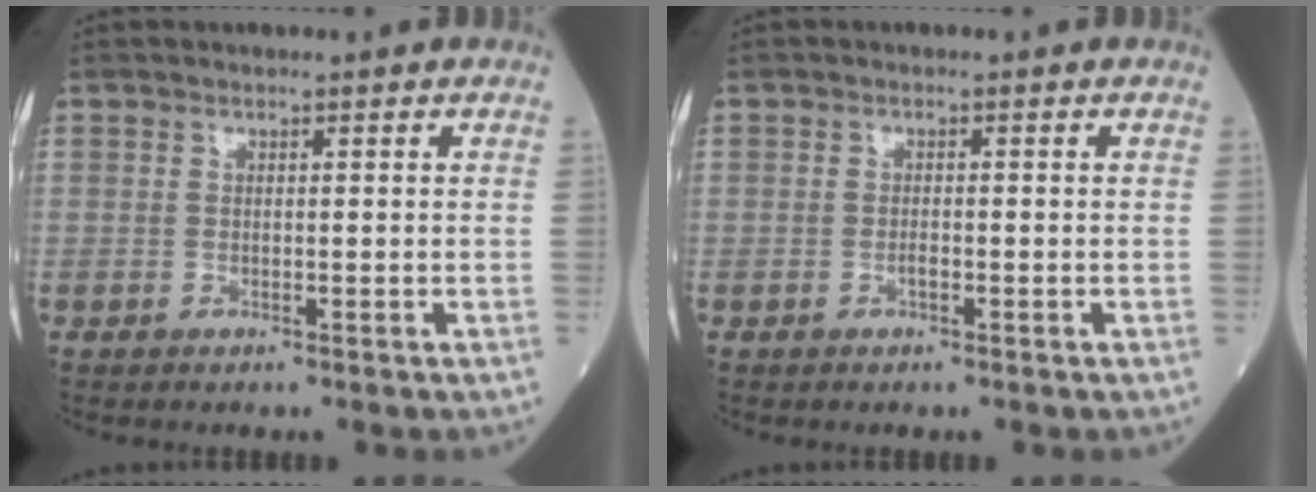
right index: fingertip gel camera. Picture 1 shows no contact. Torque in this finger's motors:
{"motor_torque": [0.05, -0.03, 0.14, 0.04]}